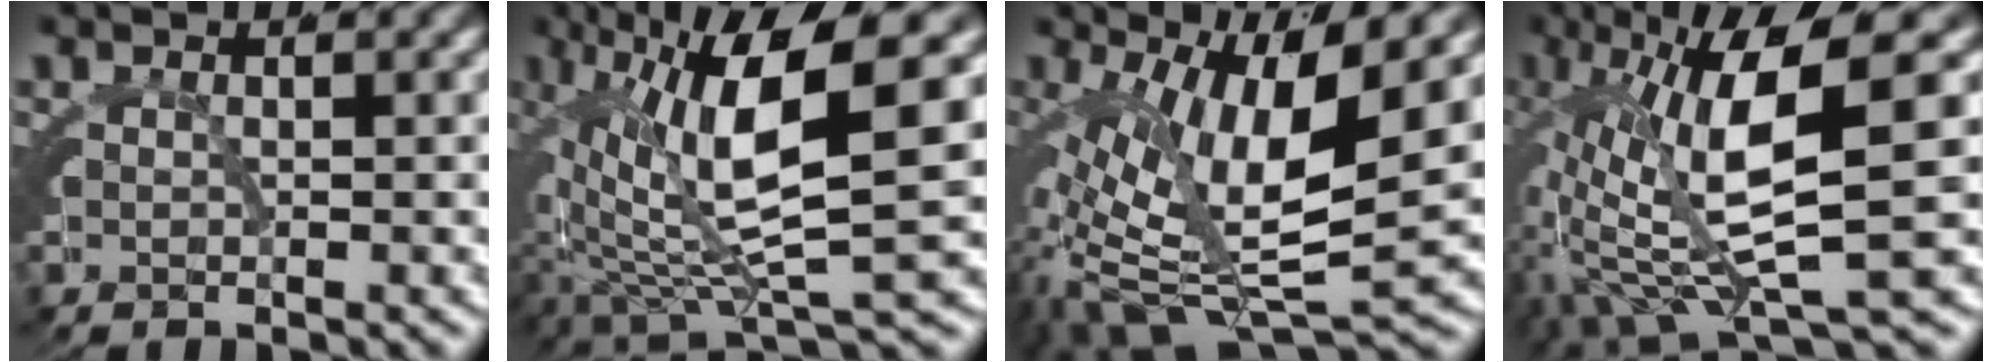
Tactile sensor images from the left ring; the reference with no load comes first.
{"total": 13.0, "force": [-0.6, 6.7, 11.2], "torque": [-0.193, -0.016, 0.002]}
{"total": 9.8, "force": [-2.6, 4.6, 8.2], "torque": [-0.136, -0.033, -0.028]}
{"total": 11.7, "force": [0.0, 4.9, 10.6], "torque": [-0.192, -0.002, -0.001]}